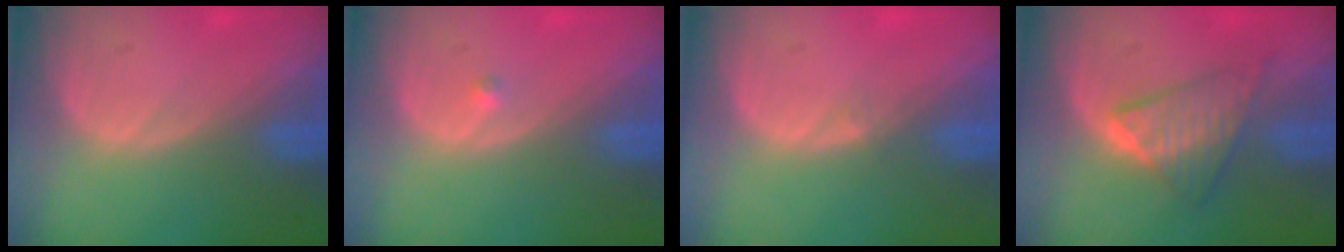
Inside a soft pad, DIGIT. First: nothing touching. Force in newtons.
{"total": 0.7, "press": 0.5, "slide": 0.4}
{"total": 0.6, "press": 0.5, "slide": 0.4}
{"total": 5.9, "press": 5.8, "slide": 0.8}